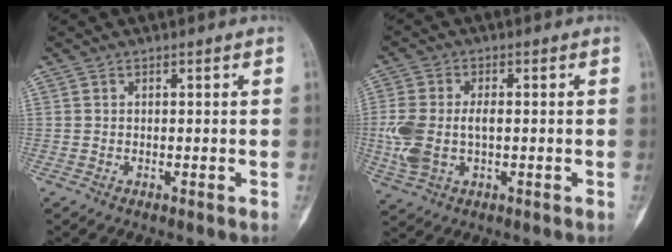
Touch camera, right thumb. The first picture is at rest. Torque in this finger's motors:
{"motor_torque": [0.76, 0.78, 0.77, 0.56, 0.13]}